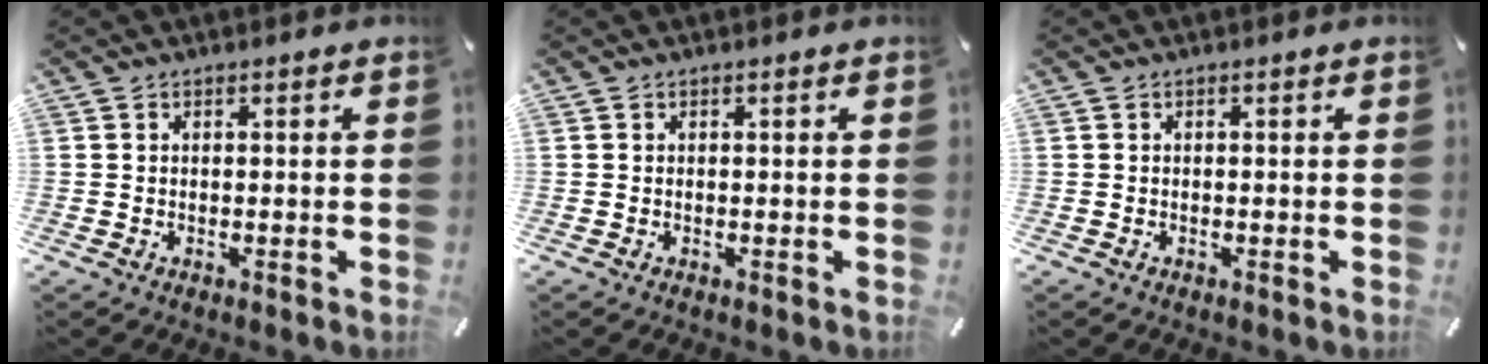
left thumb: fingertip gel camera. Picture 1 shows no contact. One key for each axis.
{"total": 0.0}
{"total": 0.0}